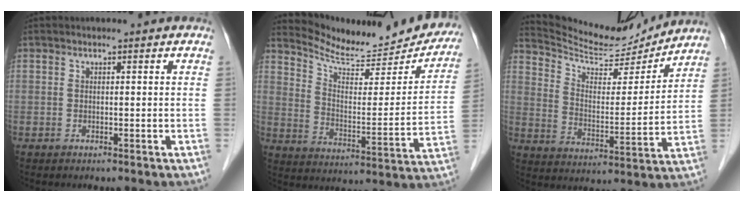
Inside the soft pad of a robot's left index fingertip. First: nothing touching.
{"total": 20.2, "force": [19.2, 3.8, 5.0], "torque": [-0.072, -0.050, 0.265]}
{"total": 14.8, "force": [14.5, 1.5, 2.5], "torque": [-0.056, -0.010, 0.233]}